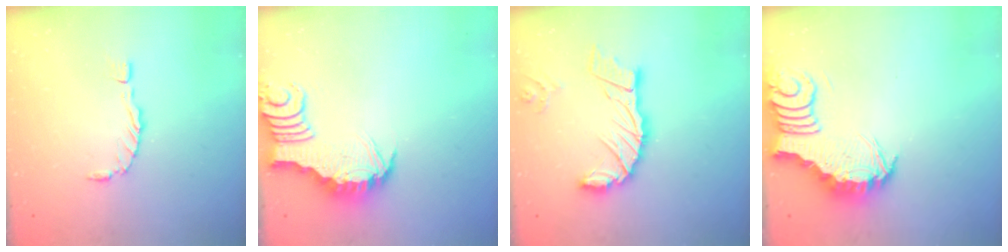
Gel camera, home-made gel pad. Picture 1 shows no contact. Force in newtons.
{"total": 3.4, "press": 3.4, "slide": 0.1}
{"total": 14.8, "press": 14.7, "slide": 1.6}
{"total": 5.2, "press": 5.1, "slide": 0.8}